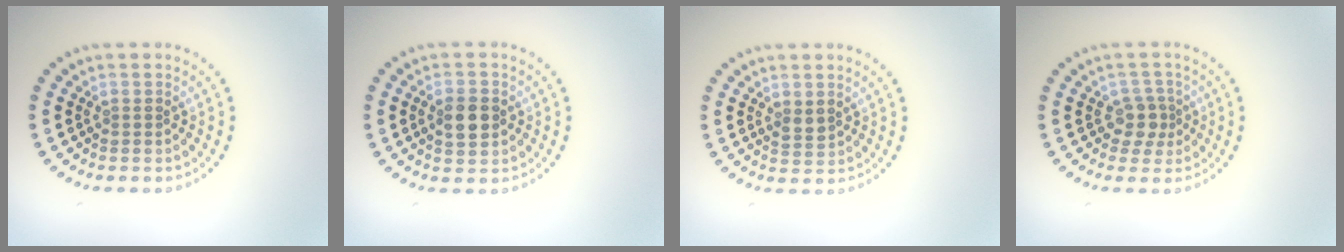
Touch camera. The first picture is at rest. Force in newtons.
{"total": 3.3, "press": 3.3, "slide": 0.0}
{"total": 1.2, "press": 1.1, "slide": 0.3}
{"total": 2.2, "press": 1.8, "slide": 1.3}